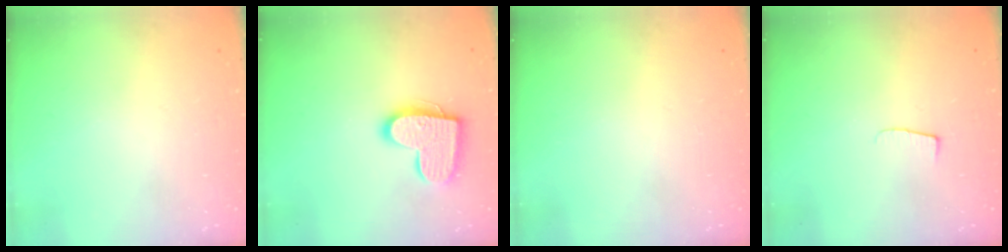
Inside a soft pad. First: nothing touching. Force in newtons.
{"total": 14.9, "press": 14.9, "slide": 1.0}
{"total": 0.0}
{"total": 4.3, "press": 4.3, "slide": 0.5}